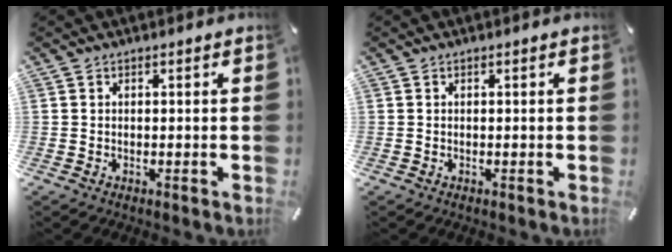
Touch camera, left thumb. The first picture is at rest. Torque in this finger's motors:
{"motor_torque": [0.00, 0.00, 0.00, 0.00, 0.00]}